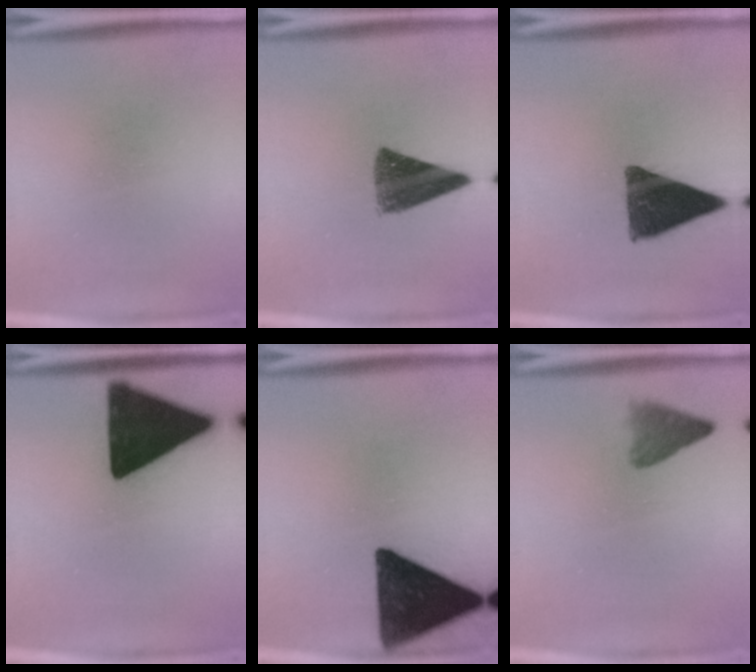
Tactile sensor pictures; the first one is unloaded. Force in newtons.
{"total": 9.6}
{"total": 12.9}
{"total": 19.9}
{"total": 17.3}
{"total": 3.5}